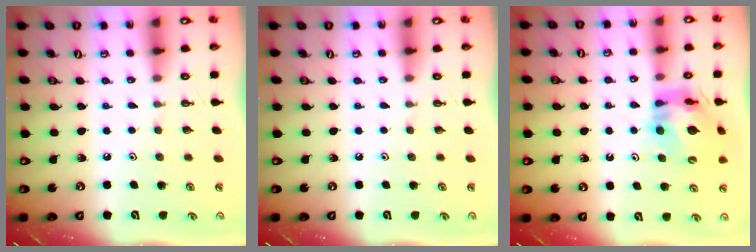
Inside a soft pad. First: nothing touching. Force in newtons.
{"total": 0.0}
{"total": 12.1, "press": 12.0, "slide": 1.4}